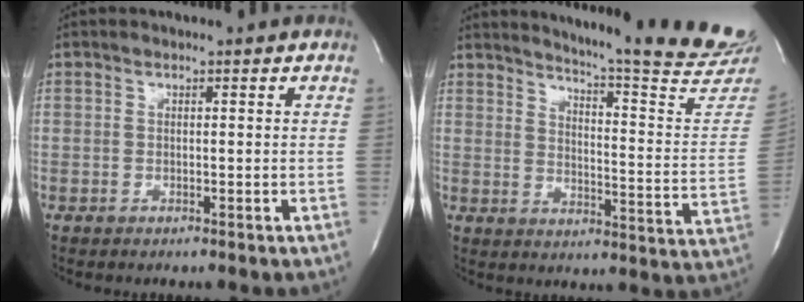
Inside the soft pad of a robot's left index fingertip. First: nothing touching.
{"total": 22.6, "force": [21.2, -0.5, 7.9], "torque": [-0.116, -0.133, 0.249]}